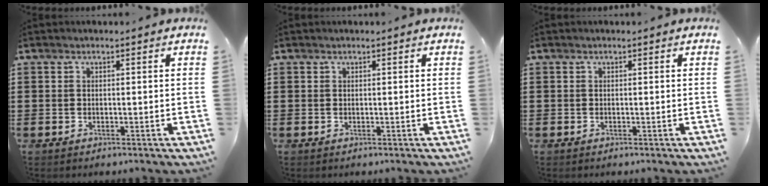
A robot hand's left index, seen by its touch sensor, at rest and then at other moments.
{"total": 0.0}
{"total": 0.0}